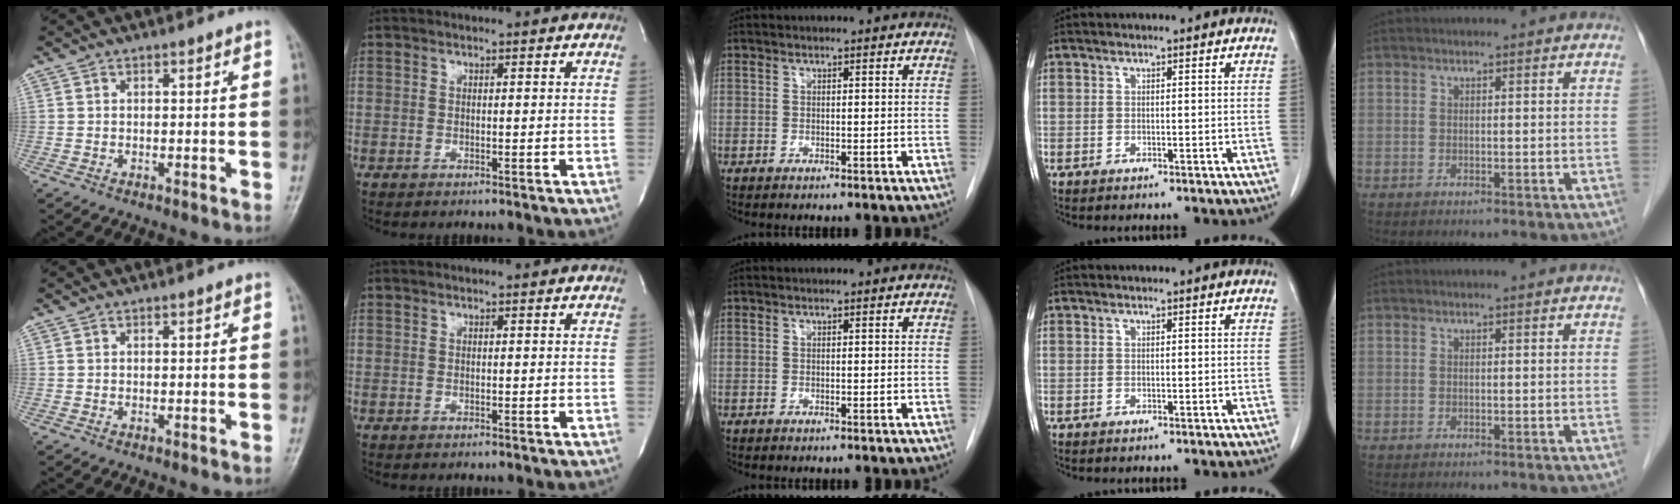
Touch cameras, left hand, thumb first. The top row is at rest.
{}